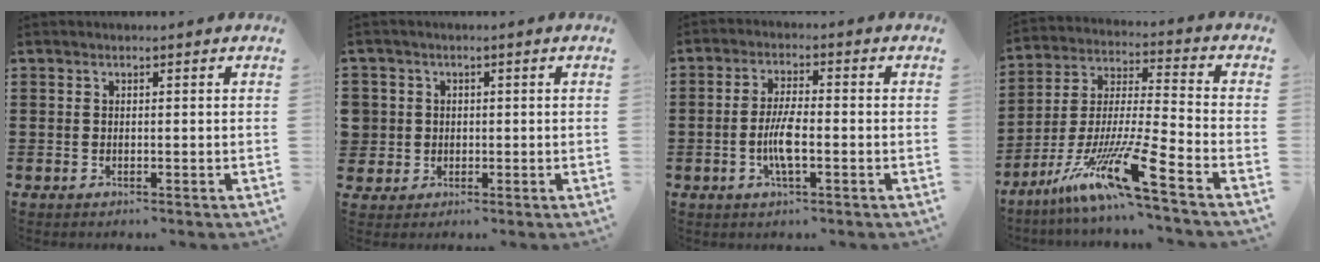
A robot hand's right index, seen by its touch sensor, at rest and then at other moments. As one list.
[{"total": 4.0, "force": [0.4, 4.0, 0.2], "torque": [-0.033, 0.011, 0.003]}, {"total": 5.3, "force": [-1.3, 1.4, 4.9], "torque": [-0.106, -0.002, -0.030]}, {"total": 13.9, "force": [-9.6, 0.6, 10.0], "torque": [-0.206, -0.002, -0.184]}]